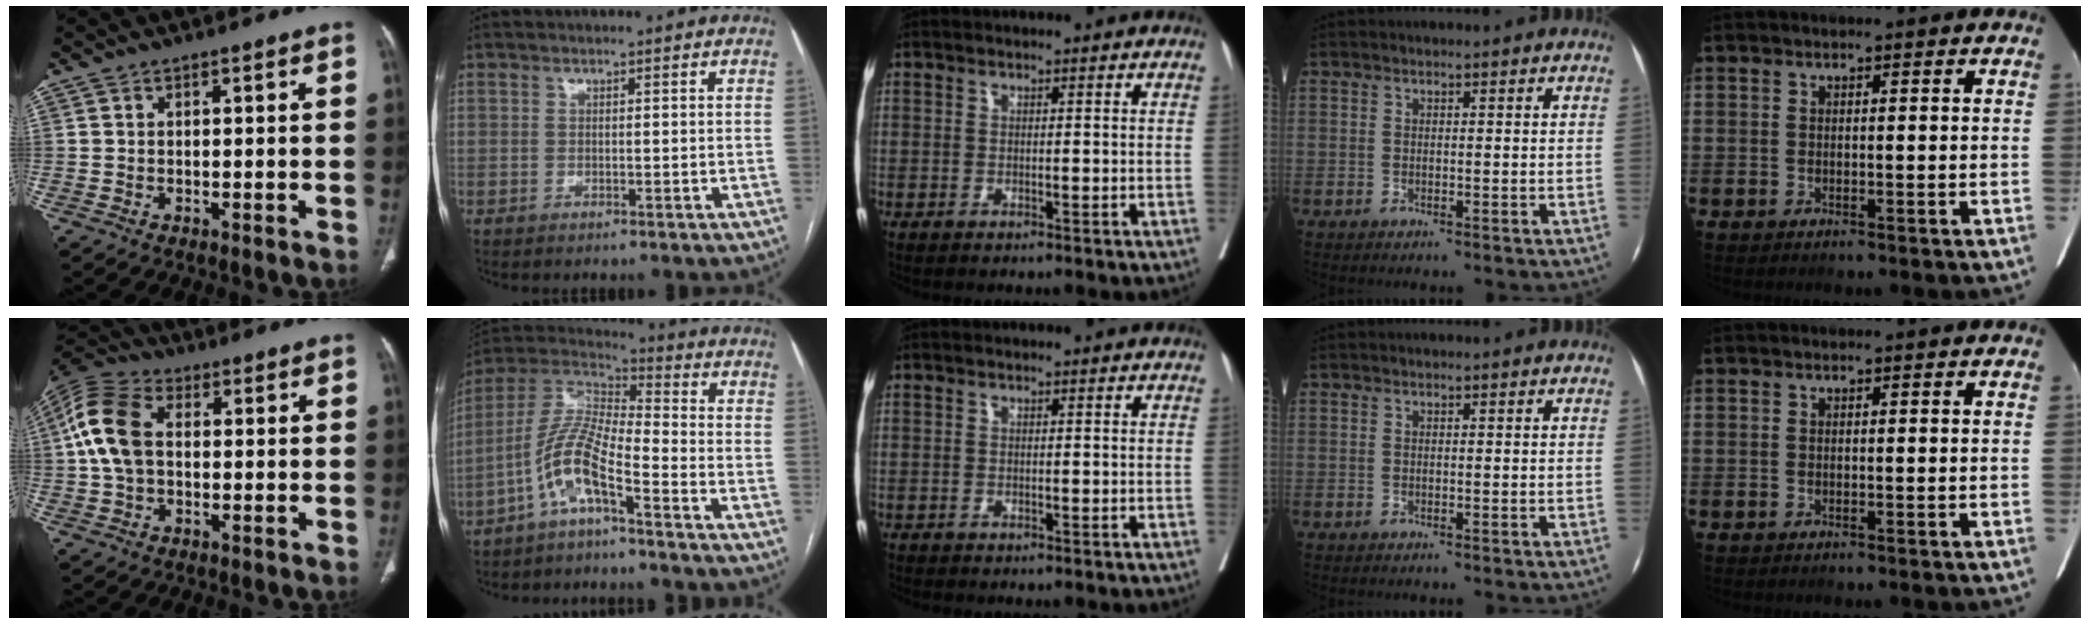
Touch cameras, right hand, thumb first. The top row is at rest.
{"thumb": {"total": 11.8, "force": [1.0, 7.7, 8.9], "torque": [-0.191, 0.027, 0.012]}, "index": {"total": 9.7, "force": [-5.2, 1.9, 8.0], "torque": [-0.181, 0.012, -0.109]}}